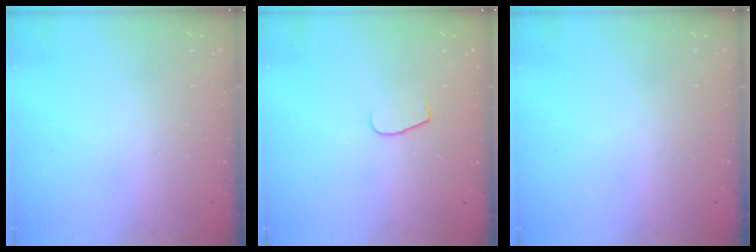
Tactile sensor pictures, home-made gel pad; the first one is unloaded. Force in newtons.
{"total": 5.9, "press": 5.9, "slide": 0.6}
{"total": 0.0}